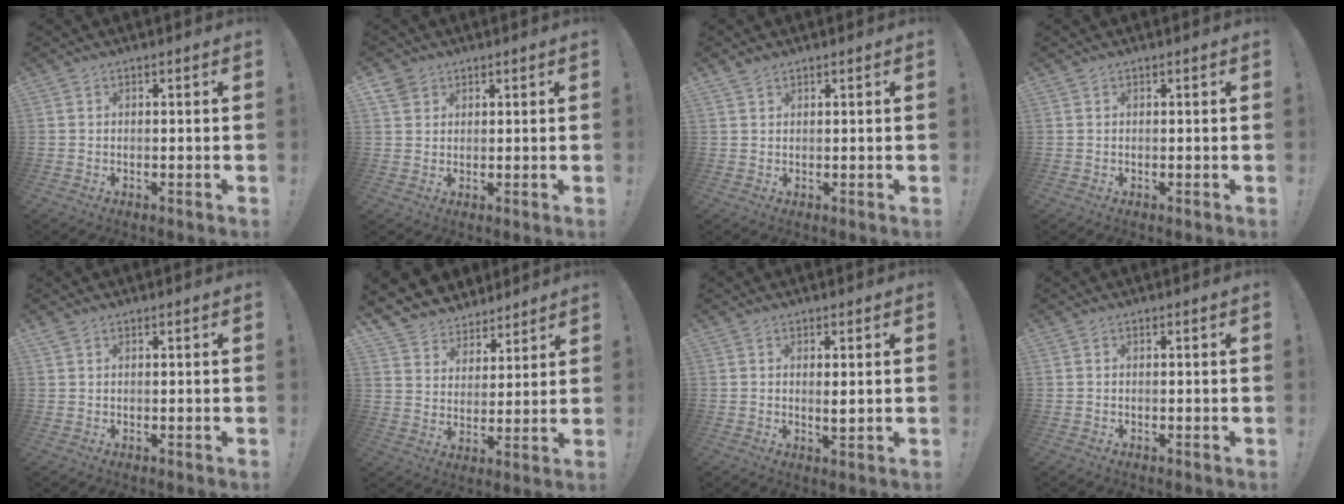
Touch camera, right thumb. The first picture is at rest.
{"total": 3.7, "force": [2.4, 2.7, 0.9], "torque": [-0.010, -0.010, 0.043]}
{"total": 1.6, "force": [1.4, 0.6, 0.4], "torque": [-0.002, -0.007, 0.025]}
{"total": 0.0}
{"total": 1.1, "force": [0.9, 0.5, 0.5], "torque": [-0.003, -0.004, 0.016]}
{"total": 7.6, "force": [5.4, 5.3, 0.6], "torque": [-0.009, -0.052, 0.110]}
{"total": 2.2, "force": [0.6, 0.5, 2.0], "torque": [-0.016, -0.012, 0.005]}
{"total": 0.0}